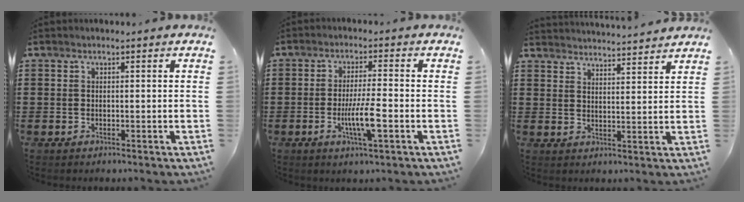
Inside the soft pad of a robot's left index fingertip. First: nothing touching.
{"total": 5.9, "force": [-1.8, 0.8, 5.6], "torque": [-0.106, -0.006, -0.035]}
{"total": 3.4, "force": [3.4, -0.4, -0.6], "torque": [-0.001, -0.023, 0.059]}